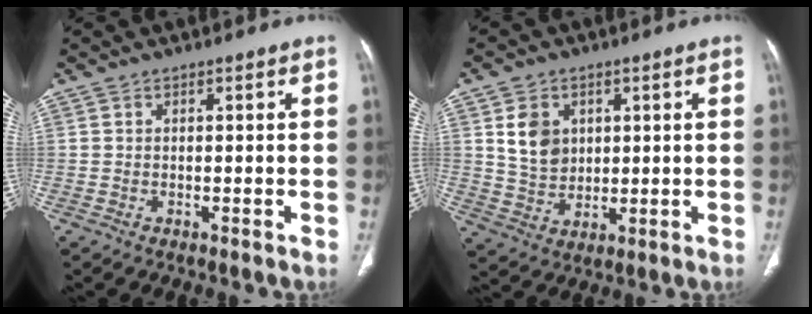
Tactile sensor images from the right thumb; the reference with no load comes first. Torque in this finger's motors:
{"motor_torque": [0.85, 0.72, 0.14, -1.00, 0.07]}